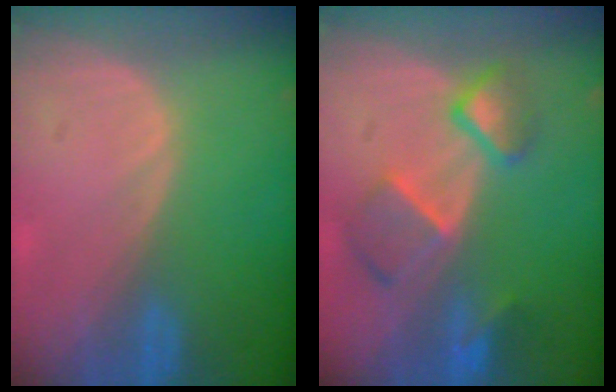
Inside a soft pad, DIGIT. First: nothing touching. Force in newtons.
{"total": 7.3, "press": 6.6, "slide": 3.2}